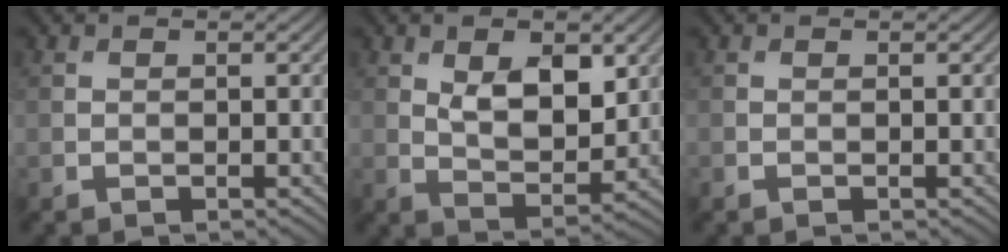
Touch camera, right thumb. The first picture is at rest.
{"total": 6.9, "force": [2.5, 3.6, 5.4], "torque": [-0.098, -0.006, 0.045]}
{"total": 0.0}